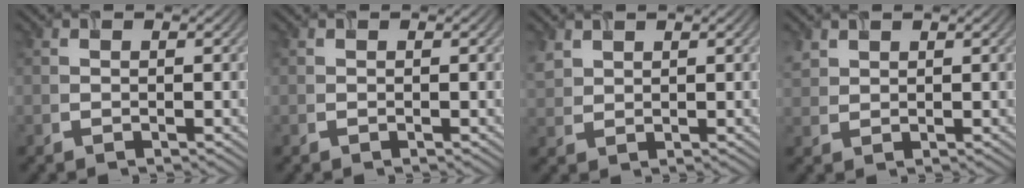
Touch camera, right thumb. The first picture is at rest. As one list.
[{"total": 0.0}, {"total": 2.6, "force": [1.8, 1.6, 1.0], "torque": [-0.033, 0.004, 0.042]}, {"total": 2.1, "force": [1.5, 1.3, 0.7], "torque": [-0.023, 0.004, 0.035]}]